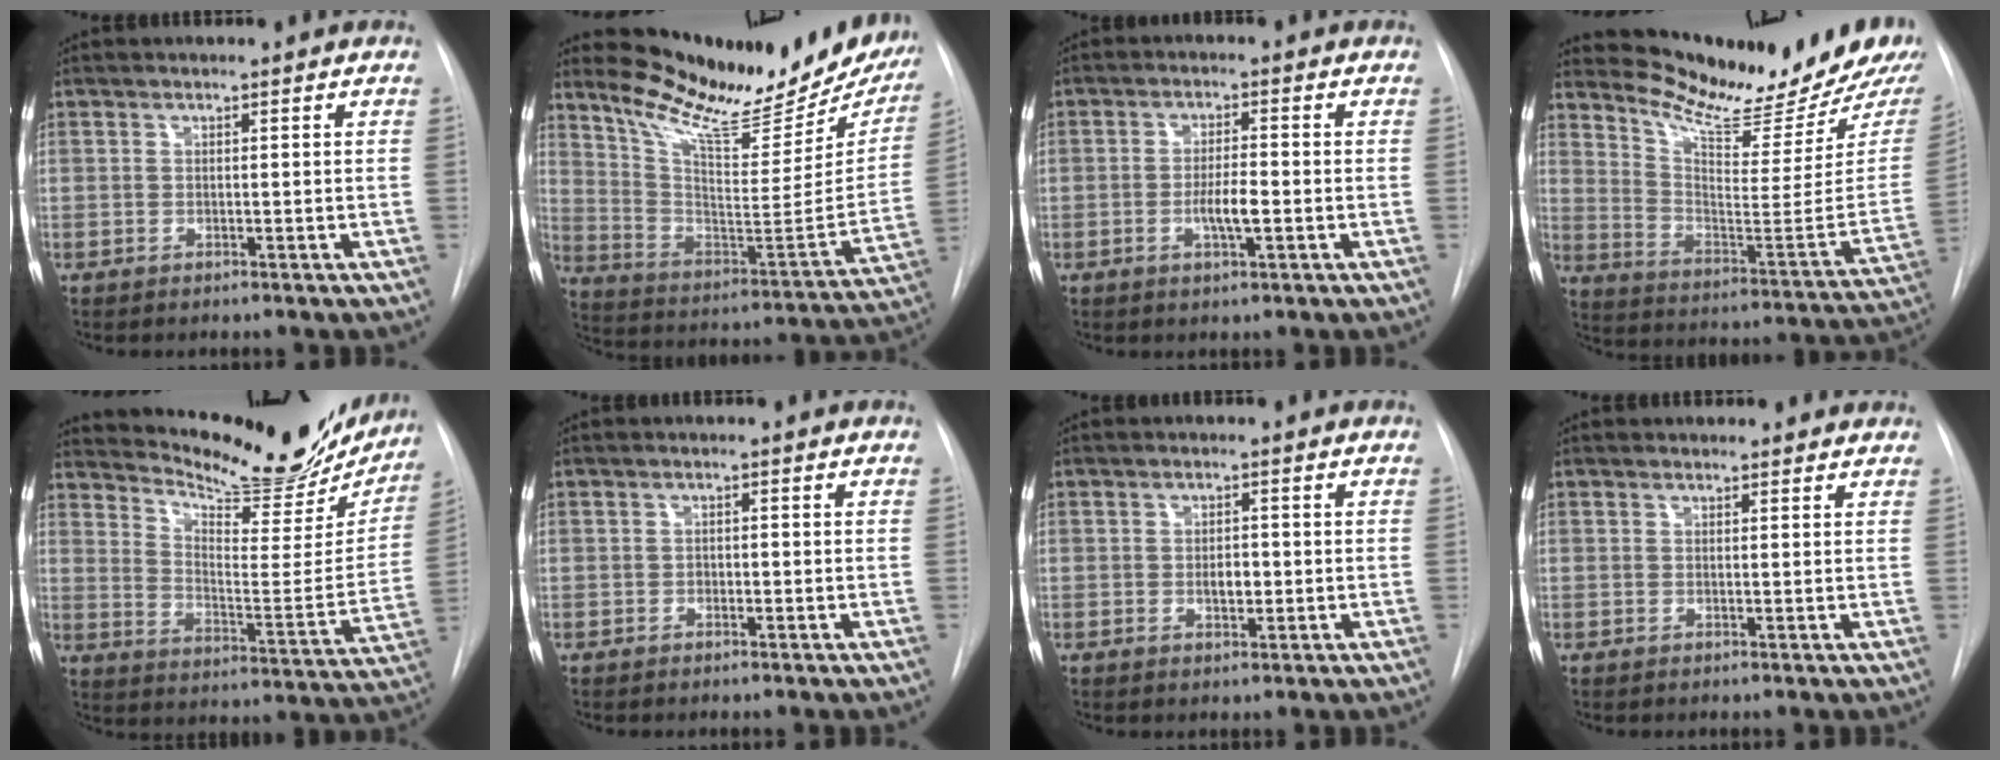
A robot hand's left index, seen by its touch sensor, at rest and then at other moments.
{"total": 24.5, "force": [20.5, 5.5, 12.1], "torque": [-0.187, -0.065, 0.292]}
{"total": 4.1, "force": [-1.5, 0.7, 3.8], "torque": [-0.071, -0.007, -0.024]}
{"total": 20.1, "force": [18.2, 1.4, 8.3], "torque": [-0.134, -0.100, 0.260]}
{"total": 22.5, "force": [20.2, 5.0, 8.5], "torque": [-0.127, -0.061, 0.269]}
{"total": 1.0, "force": [-0.8, 0.5, 0.3], "torque": [-0.002, -0.002, -0.013]}
{"total": 2.4, "force": [-0.7, 1.3, 1.9], "torque": [-0.032, -0.004, -0.009]}
{"total": 2.2, "force": [2.0, 0.9, 0.1], "torque": [-0.001, 0.001, 0.012]}